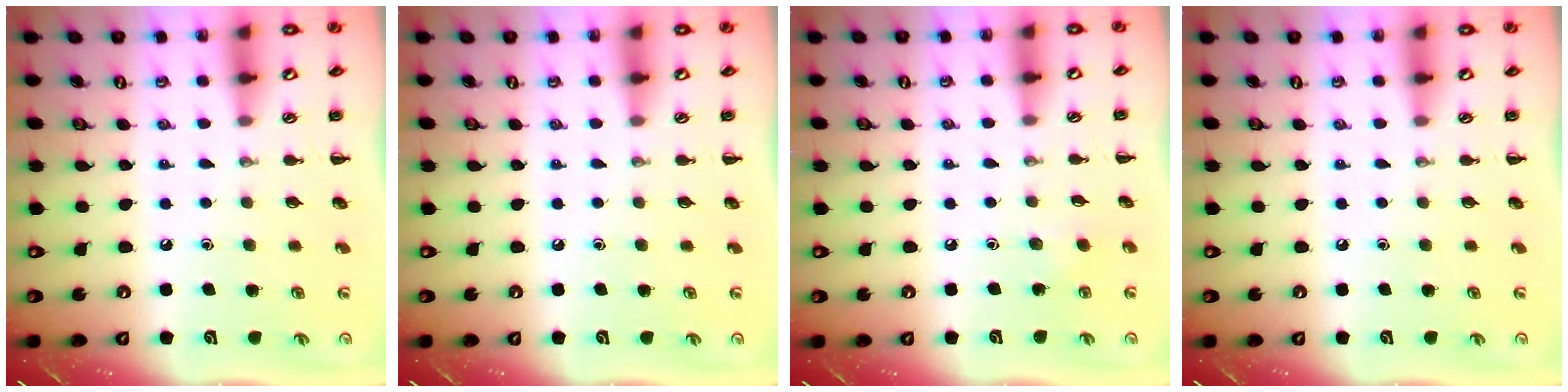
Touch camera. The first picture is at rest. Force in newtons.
{"total": 0.0}
{"total": 1.8, "press": 1.7, "slide": 0.6}
{"total": 0.0}